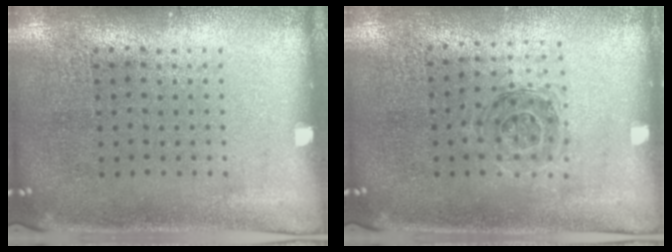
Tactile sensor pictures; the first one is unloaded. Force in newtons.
{"total": 1.1, "press": 1.0, "slide": 0.3}